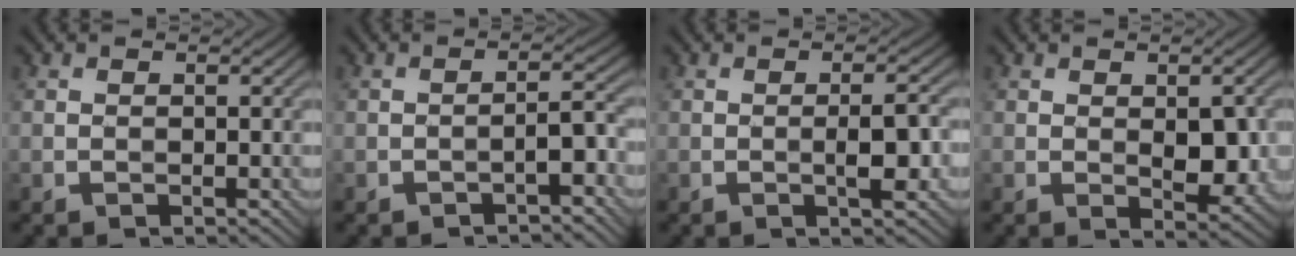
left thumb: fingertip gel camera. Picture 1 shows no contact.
{"total": 2.4, "force": [-1.7, 0.3, 1.7], "torque": [-0.025, 0.013, -0.032]}
{"total": 3.1, "force": [-0.9, 0.4, 3.0], "torque": [-0.050, 0.005, -0.019]}
{"total": 4.3, "force": [-0.2, 2.1, 3.8], "torque": [-0.060, -0.006, 0.001]}